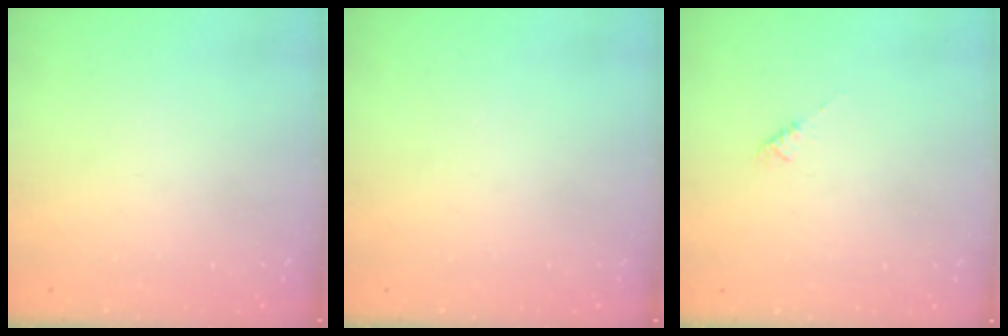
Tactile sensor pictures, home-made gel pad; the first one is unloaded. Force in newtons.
{"total": 0.0}
{"total": 2.0, "press": 1.9, "slide": 0.4}